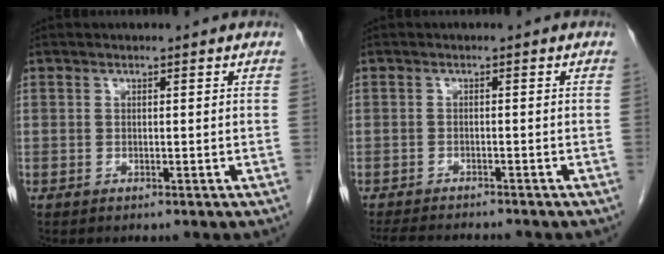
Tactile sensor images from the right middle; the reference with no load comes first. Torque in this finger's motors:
{"motor_torque": [0.00, 0.00, 0.00, 0.01]}